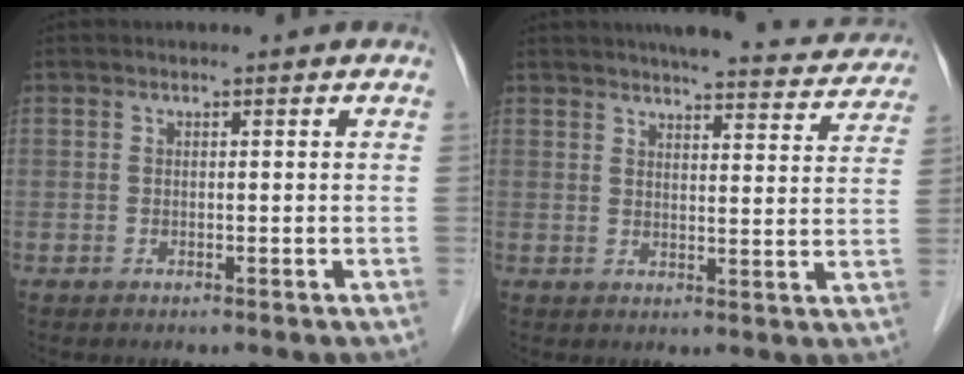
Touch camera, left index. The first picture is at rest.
{"total": 15.9, "force": [14.7, 2.8, 5.3], "torque": [-0.053, -0.013, 0.164]}